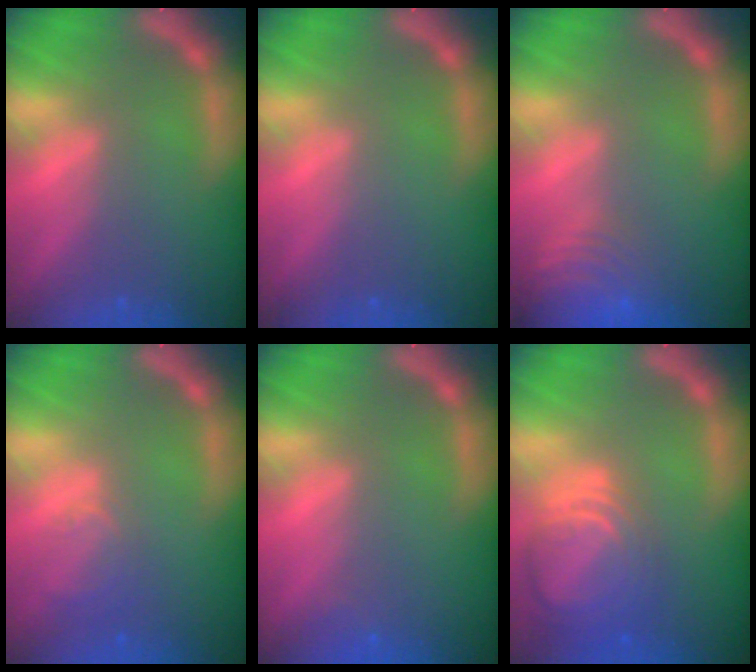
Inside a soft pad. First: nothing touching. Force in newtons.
{"total": 0.0}
{"total": 9.5}
{"total": 2.5}
{"total": 0.9}
{"total": 8.0}